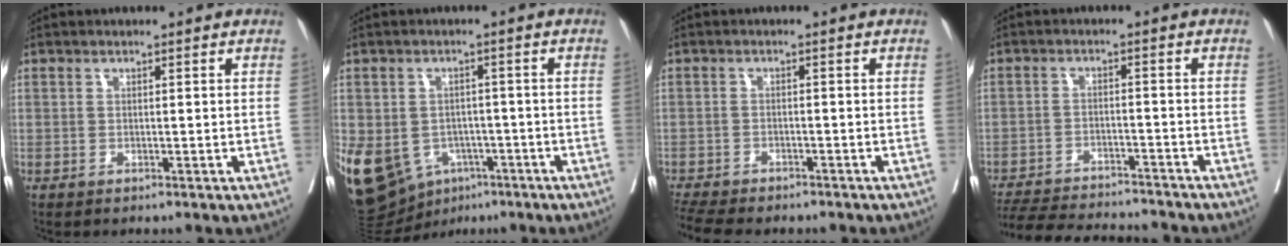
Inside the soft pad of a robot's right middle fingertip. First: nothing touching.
{"total": 18.9, "force": [-7.7, 14.6, 9.2], "torque": [-0.245, -0.001, -0.100]}
{"total": 9.4, "force": [-8.0, 2.6, 4.1], "torque": [-0.078, -0.004, -0.121]}
{"total": 16.0, "force": [-15.0, 1.8, 5.3], "torque": [-0.102, -0.016, -0.214]}